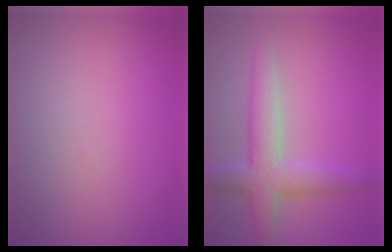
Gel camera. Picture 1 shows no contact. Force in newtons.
{"total": 4.7, "press": 4.7, "slide": 0.3}